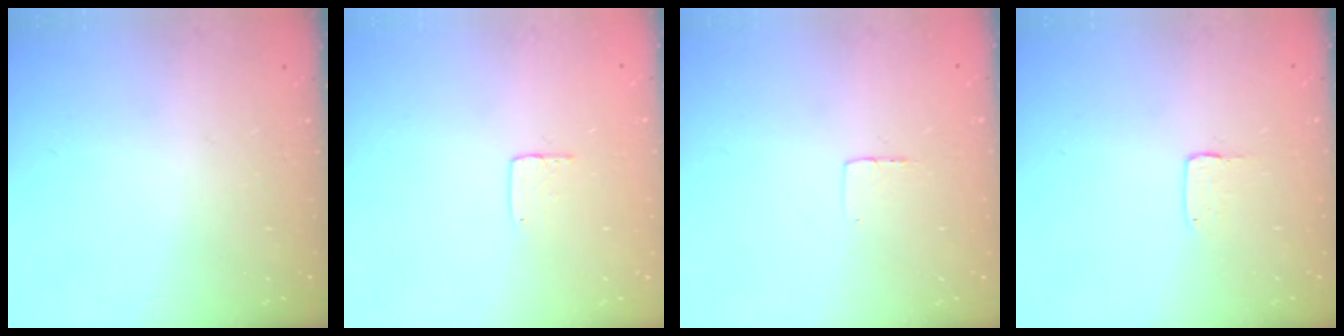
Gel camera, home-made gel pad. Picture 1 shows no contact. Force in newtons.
{"total": 3.6, "press": 3.6, "slide": 0.2}
{"total": 3.0, "press": 3.0, "slide": 0.2}
{"total": 2.0, "press": 2.0, "slide": 0.2}